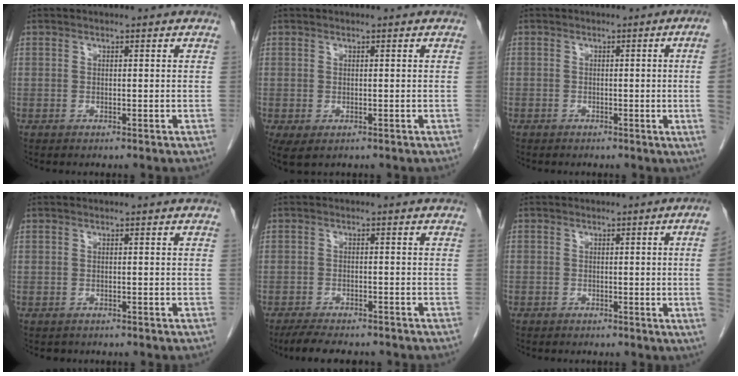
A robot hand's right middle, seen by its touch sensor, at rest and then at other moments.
{"total": 3.3, "force": [-1.7, 1.8, 2.2], "torque": [-0.039, -0.011, -0.024]}
{"total": 4.9, "force": [-0.6, -1.7, 4.5], "torque": [-0.045, -0.007, -0.008]}
{"total": 0.9, "force": [-0.7, 0.5, 0.0], "torque": [-0.012, 0.001, -0.010]}
{"total": 7.9, "force": [-6.8, 2.3, 3.4], "torque": [-0.053, -0.009, -0.100]}
{"total": 5.1, "force": [-0.6, -1.7, 4.7], "torque": [-0.045, -0.008, -0.008]}